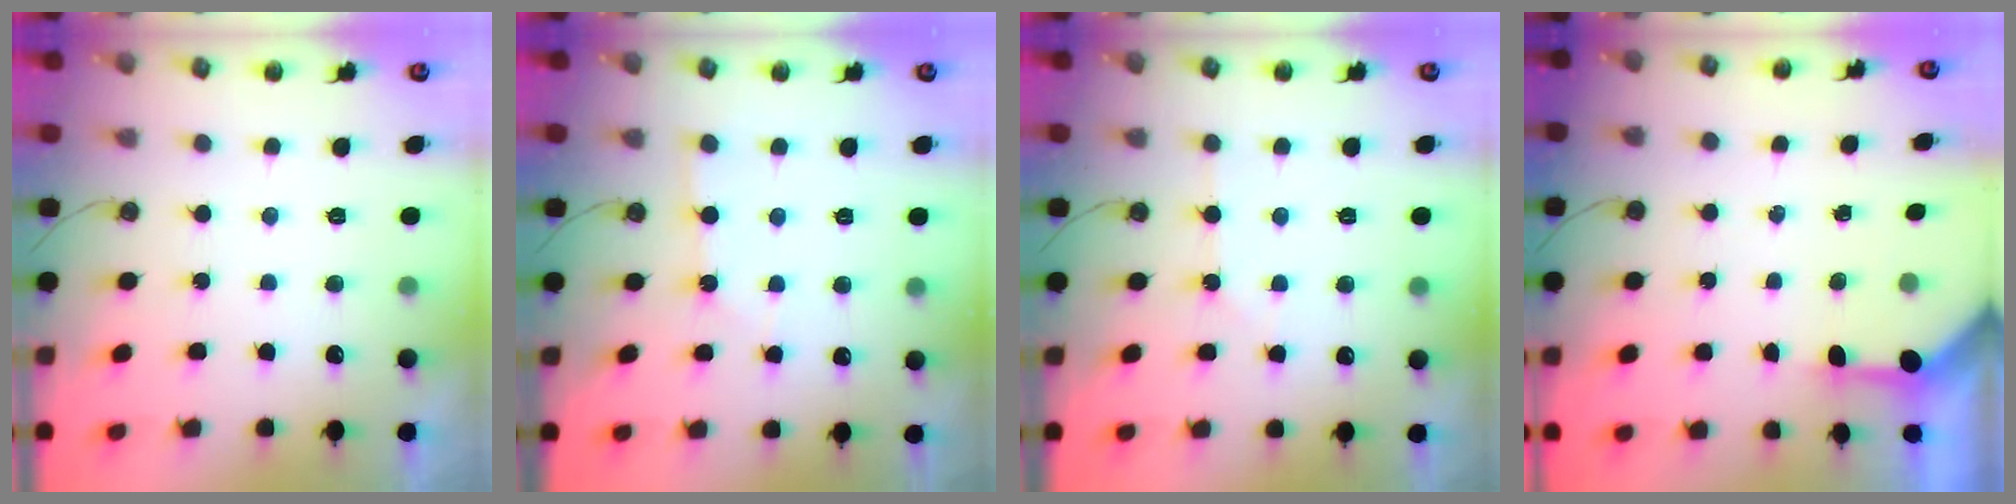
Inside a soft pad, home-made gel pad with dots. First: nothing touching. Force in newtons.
{"total": 3.0, "press": 3.0, "slide": 0.5}
{"total": 3.9, "press": 3.8, "slide": 0.7}
{"total": 3.2, "press": 3.2, "slide": 0.3}